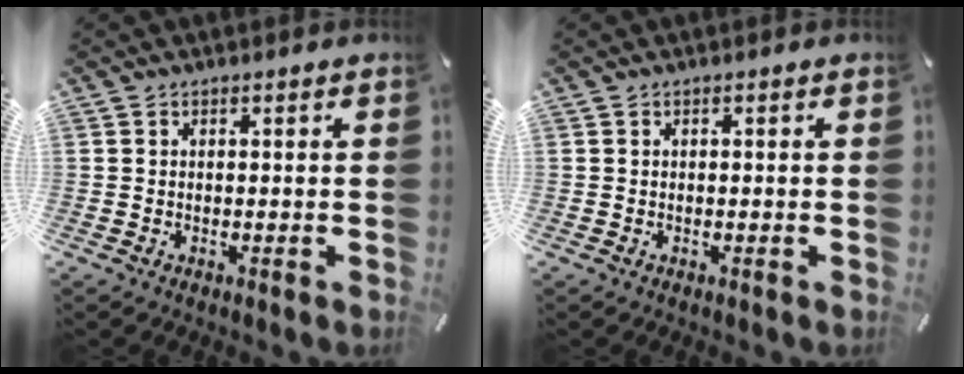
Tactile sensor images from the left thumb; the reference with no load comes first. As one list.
[{"total": 0.0}]